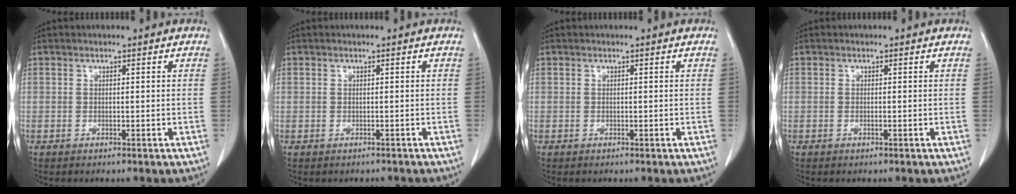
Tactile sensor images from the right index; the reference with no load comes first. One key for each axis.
{"total": 1.1, "fx": -0.8, "fy": 0.8, "fz": 0.0, "tx": -0.004, "ty": 0.004, "tz": -0.009}
{"total": 0.0}
{"total": 0.0}